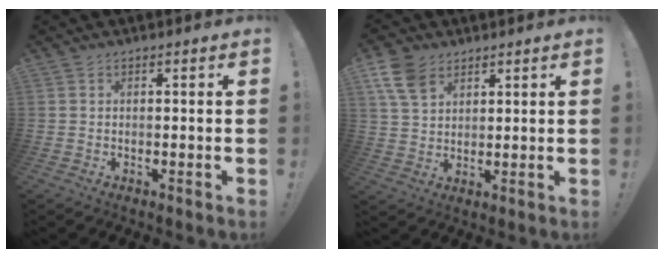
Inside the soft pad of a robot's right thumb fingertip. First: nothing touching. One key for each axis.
{"total": 9.2, "fx": 5.4, "fy": 5.8, "fz": 4.6, "tx": -0.089, "ty": -0.019, "tz": 0.105}